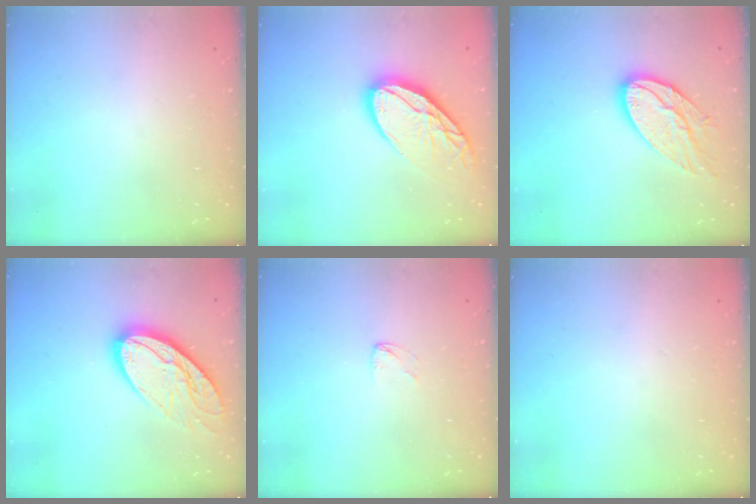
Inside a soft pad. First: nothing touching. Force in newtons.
{"total": 15.0, "press": 14.9, "slide": 1.4}
{"total": 15.6, "press": 15.6, "slide": 1.2}
{"total": 14.9, "press": 14.9, "slide": 1.2}
{"total": 2.2, "press": 2.2, "slide": 0.1}
{"total": 0.0}